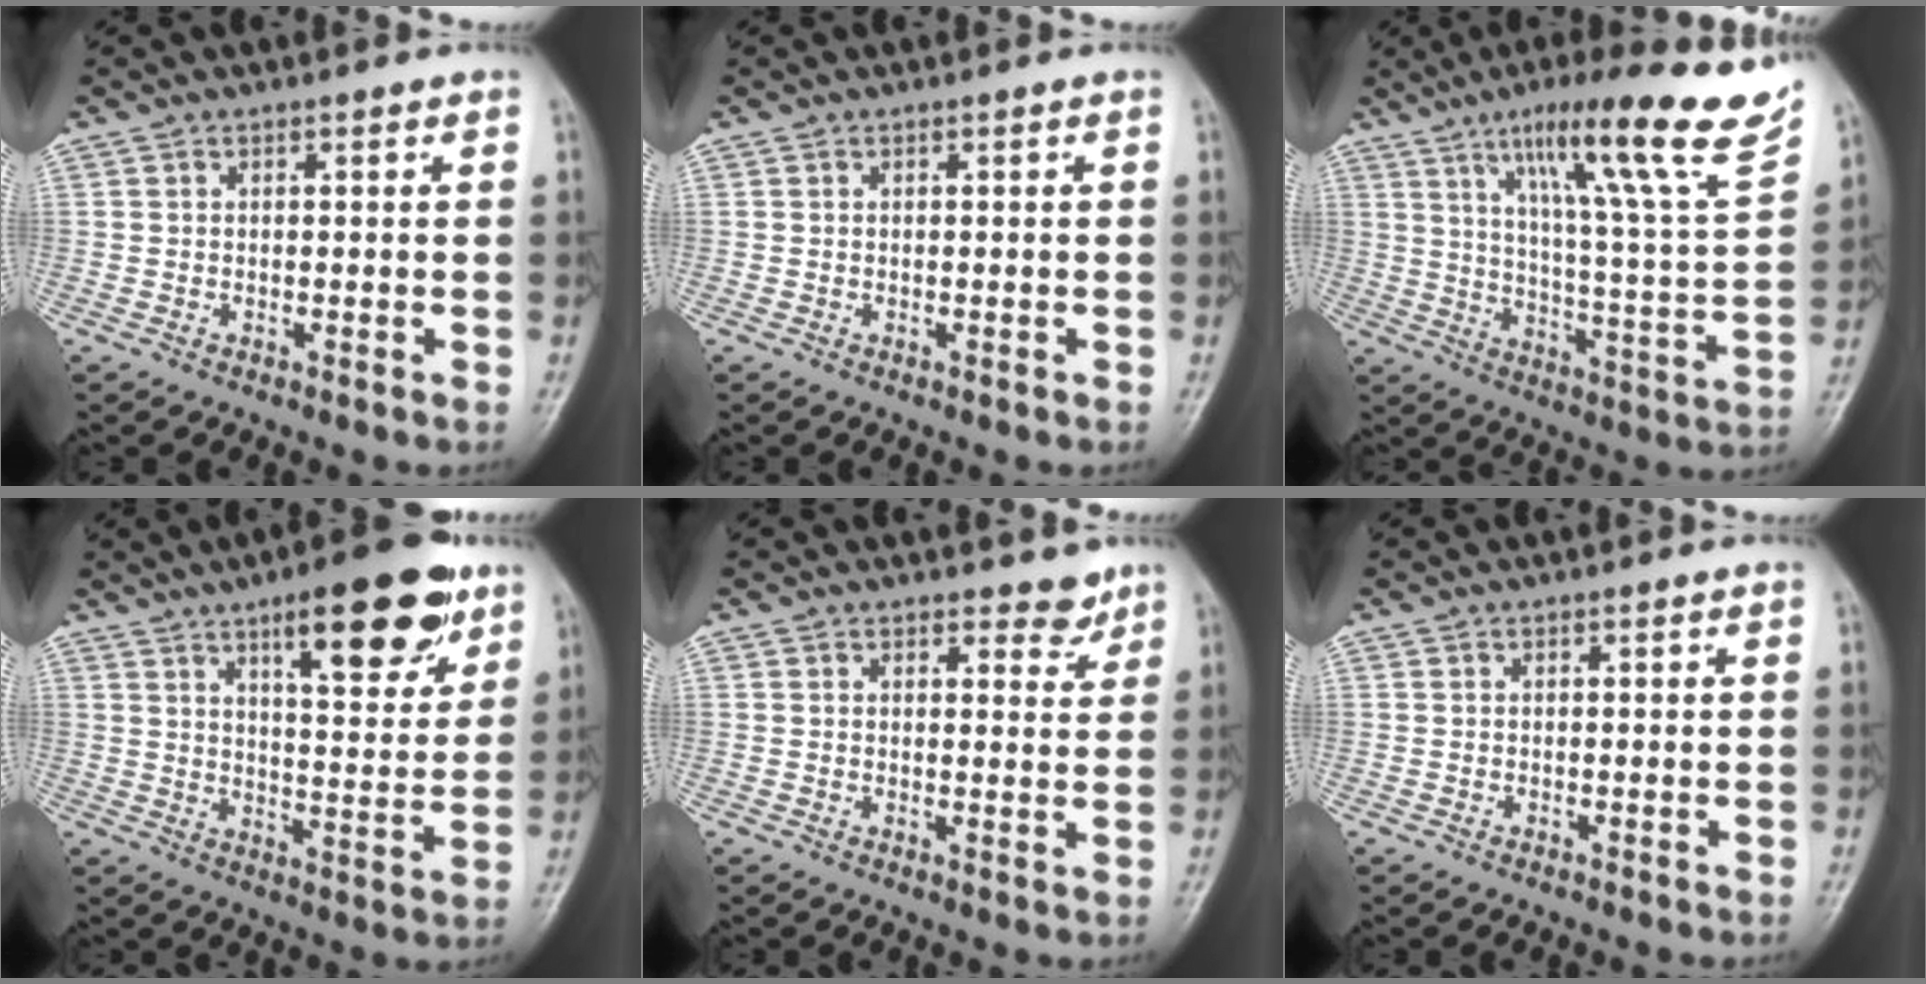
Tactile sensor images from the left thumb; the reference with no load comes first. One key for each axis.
{"total": 0.0}
{"total": 23.9, "fx": 14.3, "fy": 2.9, "fz": 19.0, "tx": -0.256, "ty": -0.047, "tz": 0.217}
{"total": 17.1, "fx": 9.8, "fy": 5.5, "fz": 12.9, "tx": -0.149, "ty": -0.042, "tz": 0.143}
{"total": 3.0, "fx": 2.5, "fy": 1.4, "fz": 1.0, "tx": 0.006, "ty": -0.018, "tz": 0.033}
{"total": 0.0}